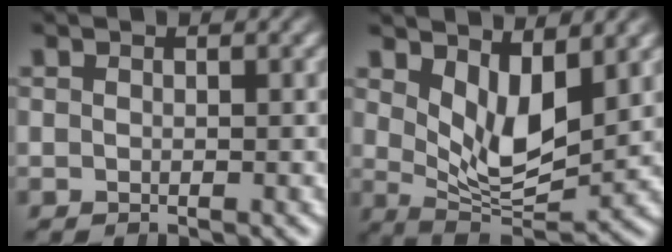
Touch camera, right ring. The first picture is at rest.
{"total": 6.9, "force": [1.7, 3.7, 5.5], "torque": [-0.086, -0.022, 0.036]}